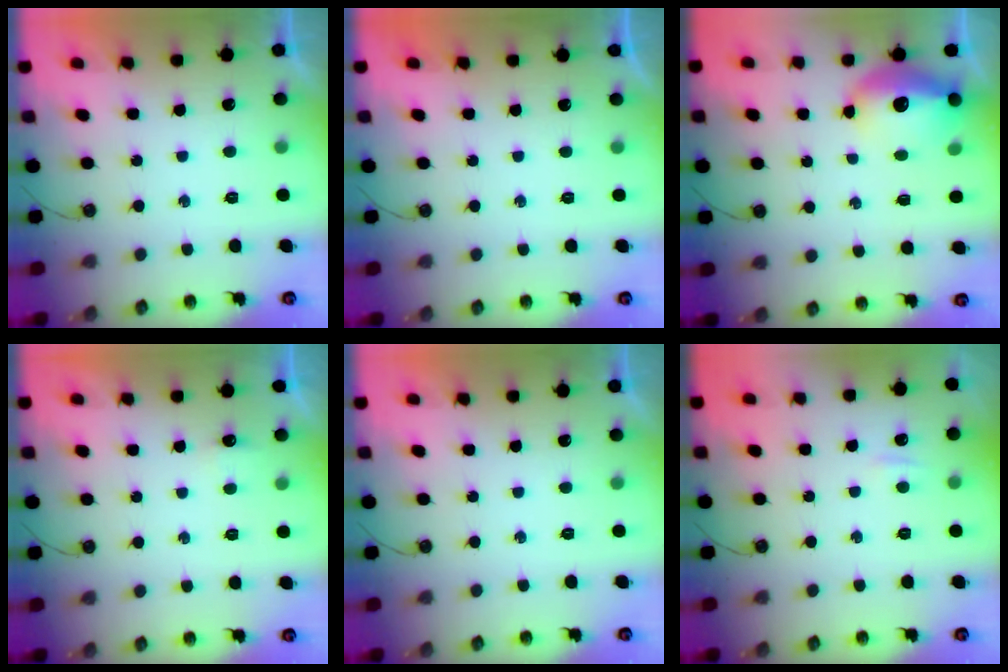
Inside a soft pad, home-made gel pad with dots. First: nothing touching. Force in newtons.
{"total": 0.0}
{"total": 14.1, "press": 14.0, "slide": 1.1}
{"total": 2.7, "press": 2.6, "slide": 0.8}
{"total": 0.0}
{"total": 2.8, "press": 2.8, "slide": 0.5}